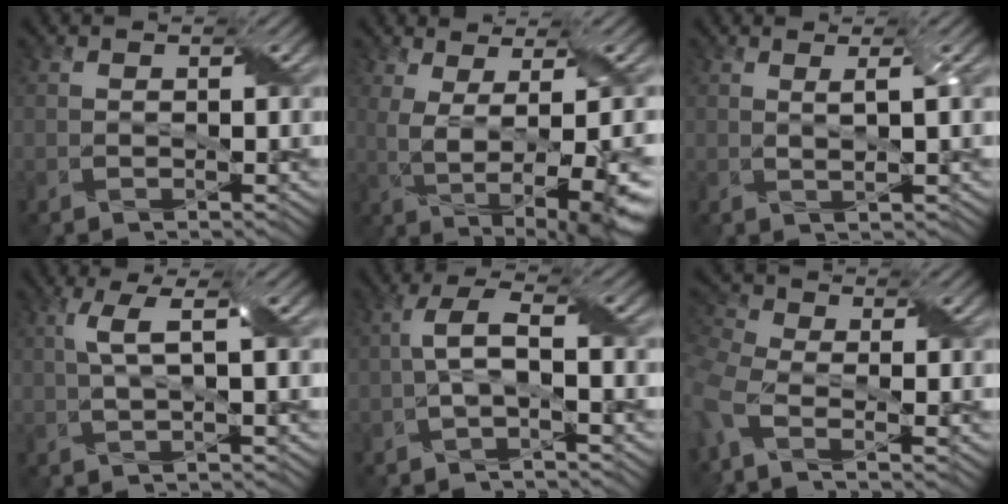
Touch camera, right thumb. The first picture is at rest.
{"total": 9.8, "force": [-1.1, 3.1, 9.2], "torque": [-0.157, -0.005, -0.006]}
{"total": 1.6, "force": [0.7, 0.1, 1.4], "torque": [-0.031, 0.005, 0.010]}
{"total": 3.7, "force": [0.9, 0.6, 3.5], "torque": [-0.069, 0.011, 0.016]}
{"total": 3.3, "force": [-0.3, 0.9, 3.2], "torque": [-0.071, 0.012, -0.011]}
{"total": 6.4, "force": [-2.3, 3.1, 5.2], "torque": [-0.142, -0.015, -0.058]}